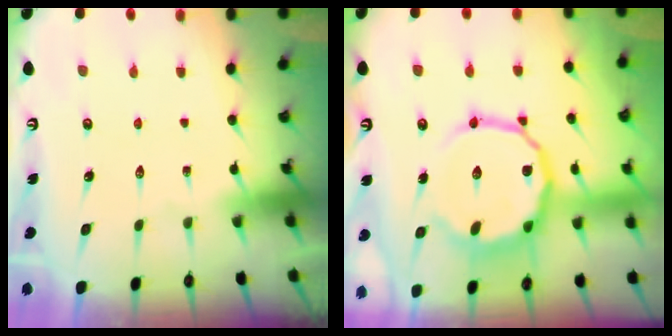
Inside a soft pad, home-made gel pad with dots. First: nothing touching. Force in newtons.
{"total": 12.7, "press": 12.5, "slide": 2.1}